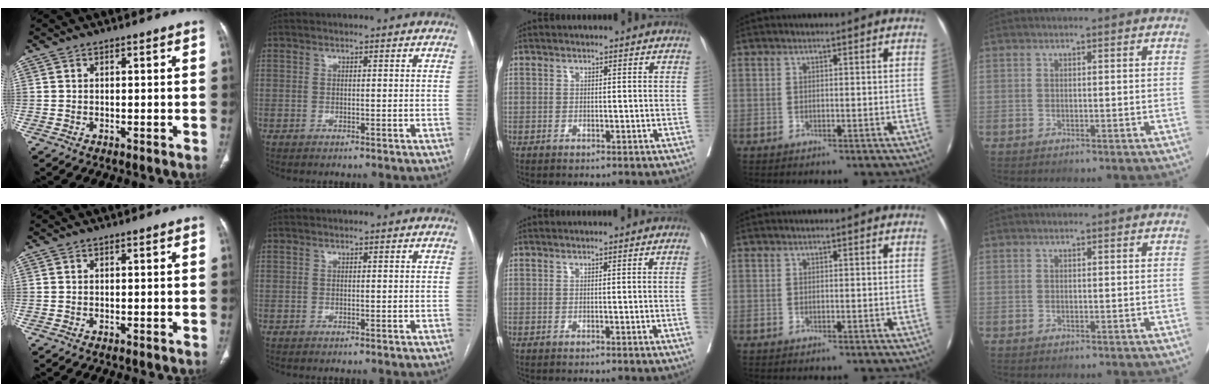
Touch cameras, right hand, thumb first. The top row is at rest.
{"middle": {"total": 1.9, "force": [-0.2, -0.9, 1.6], "torque": [-0.023, -0.003, 0.001]}}